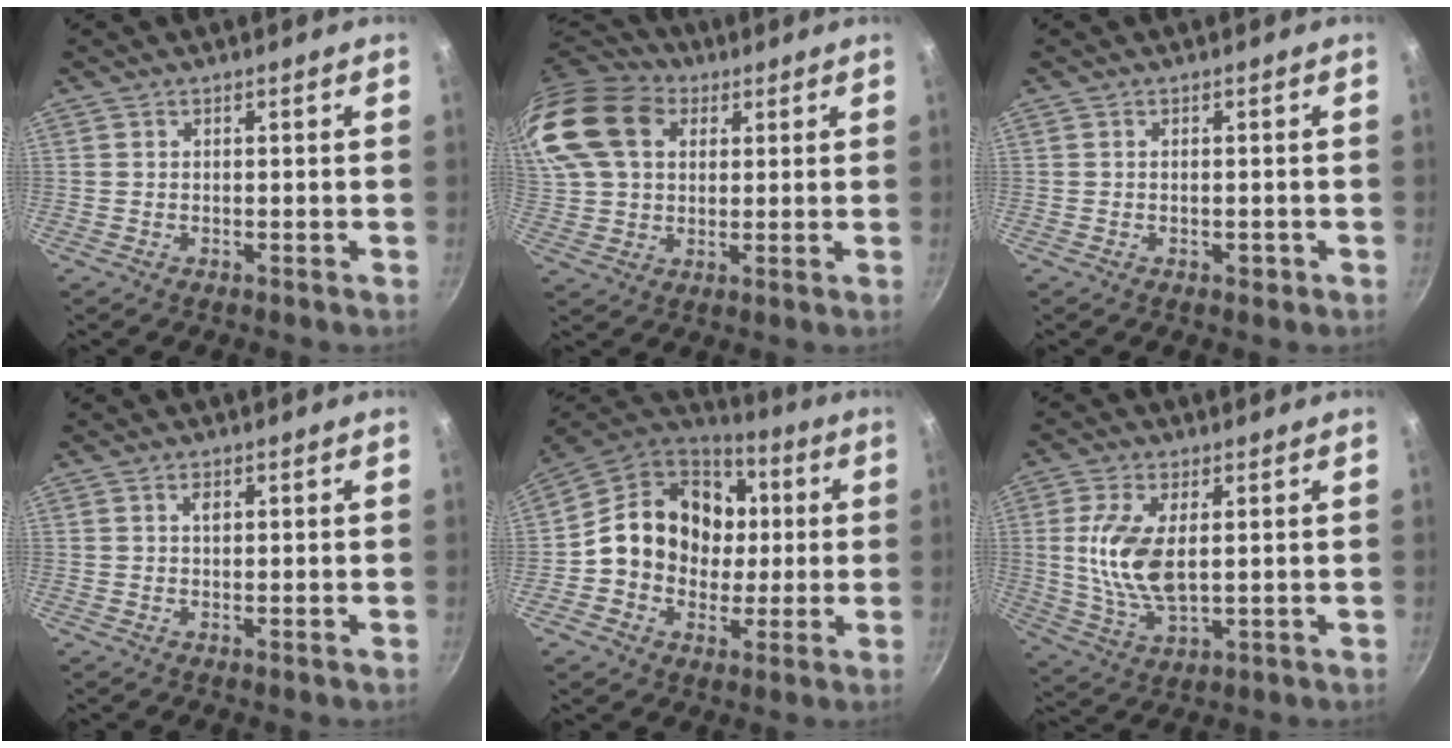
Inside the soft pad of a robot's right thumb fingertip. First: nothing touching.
{"total": 24.6, "force": [9.0, 17.7, 14.5], "torque": [-0.341, 0.041, 0.162]}
{"total": 1.3, "force": [-0.5, 0.8, 0.9], "torque": [-0.011, 0.003, -0.006]}
{"total": 1.4, "force": [0.5, 0.7, 1.1], "torque": [-0.015, -0.001, 0.006]}
{"total": 18.6, "force": [1.2, 15.9, 9.5], "torque": [-0.138, 0.025, 0.011]}
{"total": 11.7, "force": [1.6, 5.8, 10.0], "torque": [-0.195, -0.009, 0.035]}